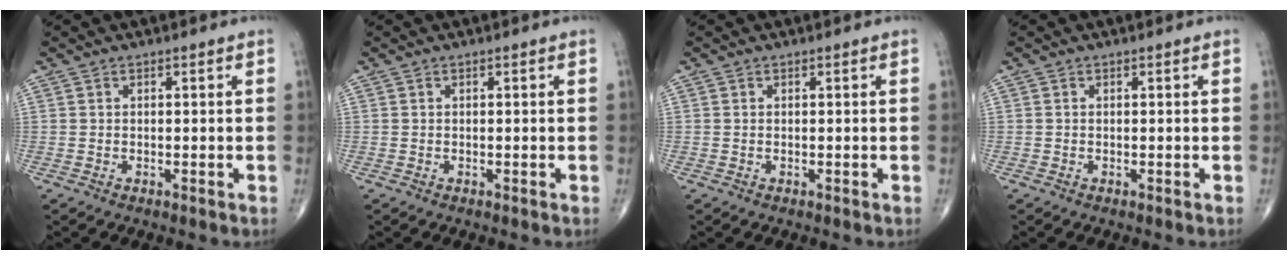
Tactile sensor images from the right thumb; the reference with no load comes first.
{"total": 0.0}
{"total": 0.0}
{"total": 0.0}